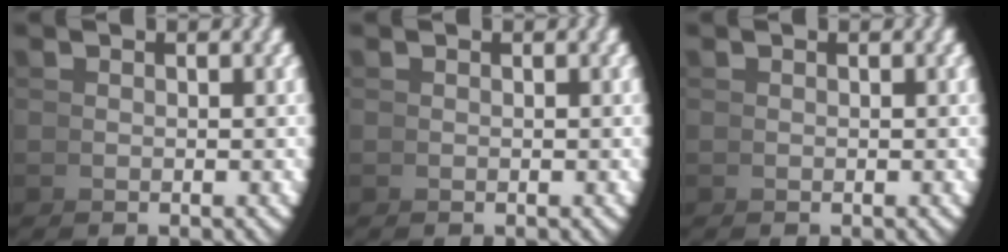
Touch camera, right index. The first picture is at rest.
{"total": 0.0}
{"total": 0.0}